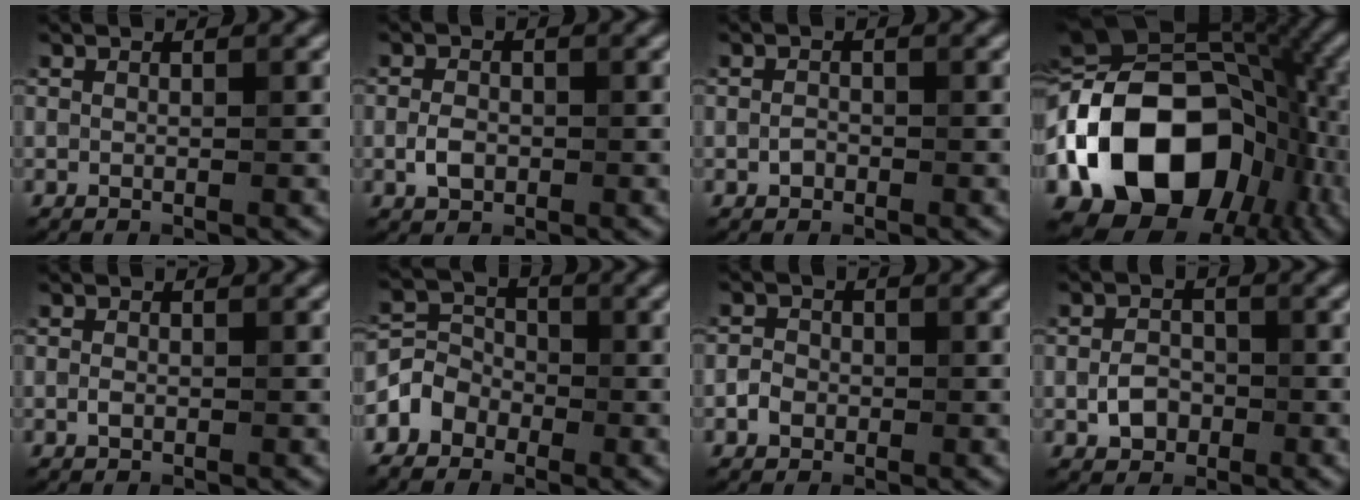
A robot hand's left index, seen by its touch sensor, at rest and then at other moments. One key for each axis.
{"total": 2.1, "fx": -0.5, "fy": 1.5, "fz": 1.4, "tx": -0.027, "ty": 0.000, "tz": -0.014}
{"total": 0.9, "fx": -0.4, "fy": 0.7, "fz": 0.5, "tx": -0.009, "ty": -0.001, "tz": -0.009}
{"total": 18.1, "fx": -4.8, "fy": 12.8, "fz": 11.8, "tx": -0.217, "ty": 0.001, "tz": -0.097}
{"total": 0.7, "fx": -0.2, "fy": 0.5, "fz": 0.5, "tx": -0.011, "ty": -0.001, "tz": -0.003}
{"total": 3.6, "fx": -2.1, "fy": 2.8, "fz": 0.8, "tx": -0.002, "ty": 0.007, "tz": -0.049}
{"total": 1.7, "fx": -0.5, "fy": 1.4, "fz": 0.6, "tx": -0.007, "ty": 0.001, "tz": -0.016}
{"total": 2.6, "fx": -0.9, "fy": 2.0, "fz": 1.4, "tx": -0.023, "ty": 0.001, "tz": -0.020}